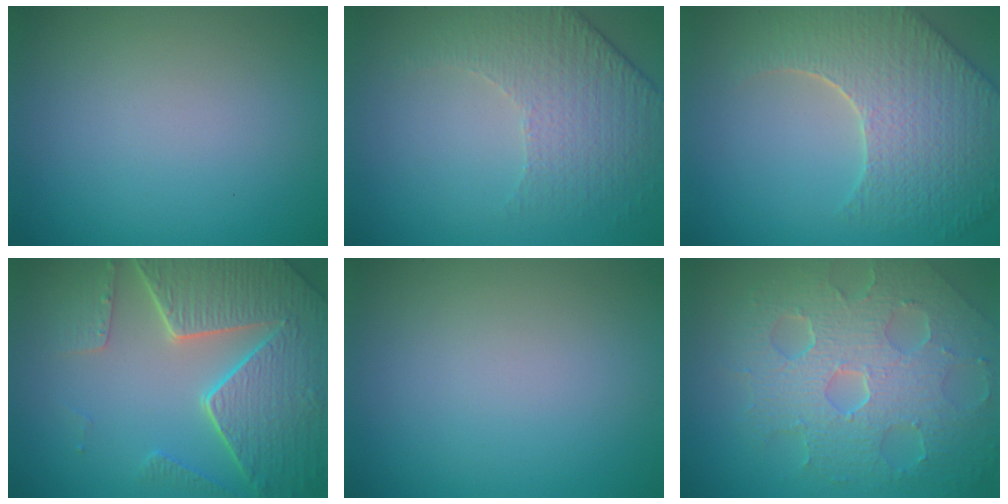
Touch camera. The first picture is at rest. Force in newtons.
{"total": 4.7, "press": 3.4, "slide": 3.2}
{"total": 8.2, "press": 5.9, "slide": 5.6}
{"total": 8.3, "press": 6.1, "slide": 5.6}
{"total": 0.0}
{"total": 8.3, "press": 5.7, "slide": 6.0}